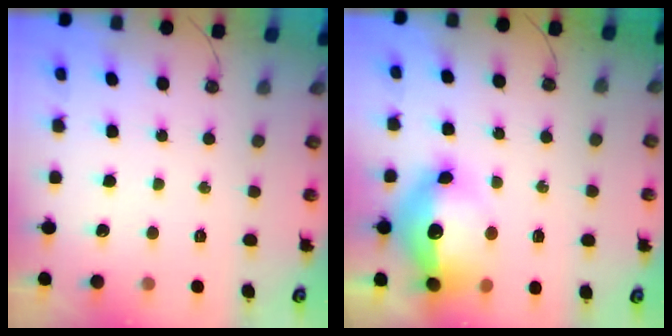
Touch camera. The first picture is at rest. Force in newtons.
{"total": 16.2, "press": 16.1, "slide": 1.5}